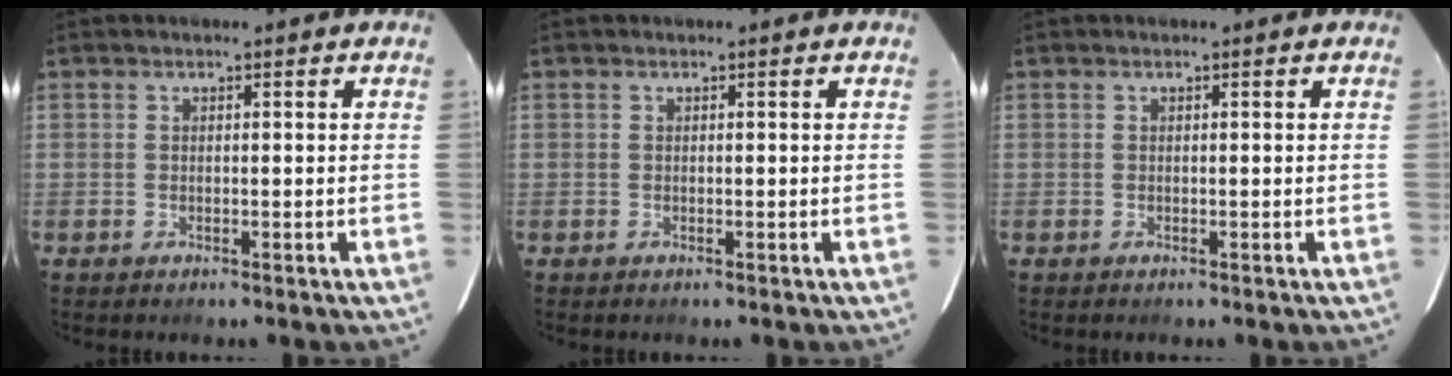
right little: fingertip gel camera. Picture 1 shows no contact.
{"total": 0.0}
{"total": 0.0}